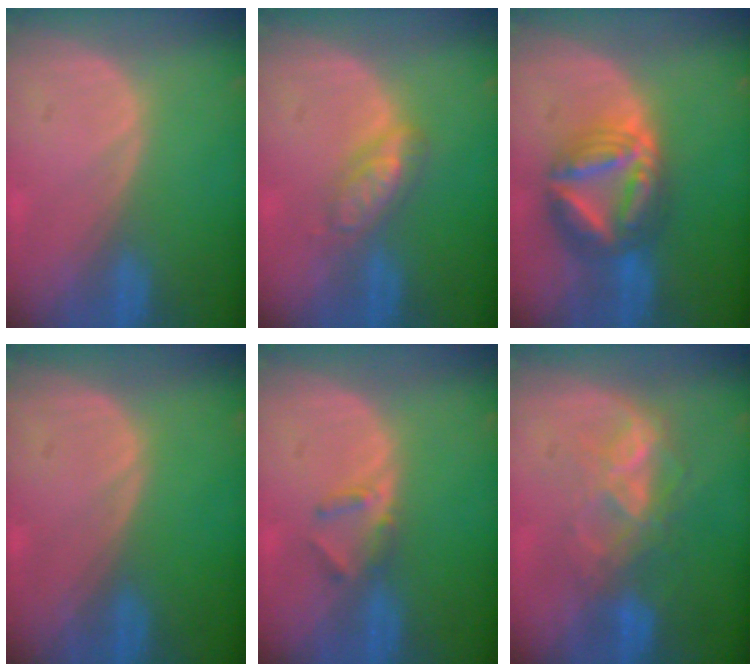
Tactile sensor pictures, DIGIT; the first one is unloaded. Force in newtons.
{"total": 4.6, "press": 4.5, "slide": 1.2}
{"total": 9.1, "press": 9.1, "slide": 0.9}
{"total": 0.0}
{"total": 2.5, "press": 2.3, "slide": 1.0}
{"total": 6.6, "press": 6.4, "slide": 1.6}